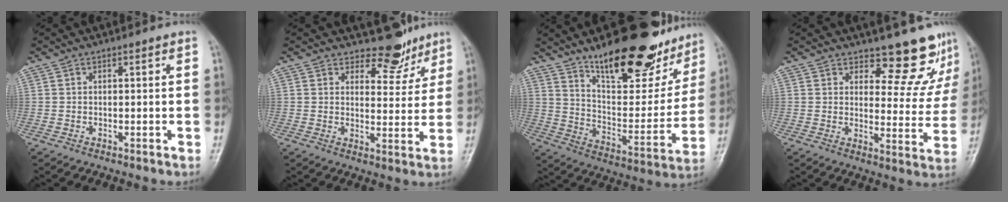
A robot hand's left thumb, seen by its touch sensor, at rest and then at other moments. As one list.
[{"total": 6.1, "force": [5.3, 3.1, 0.7], "torque": [0.020, -0.047, 0.074]}, {"total": 24.2, "force": [17.4, 8.9, 14.3], "torque": [-0.157, -0.090, 0.271]}, {"total": 10.3, "force": [9.3, 3.8, 2.3], "torque": [0.015, -0.089, 0.106]}]